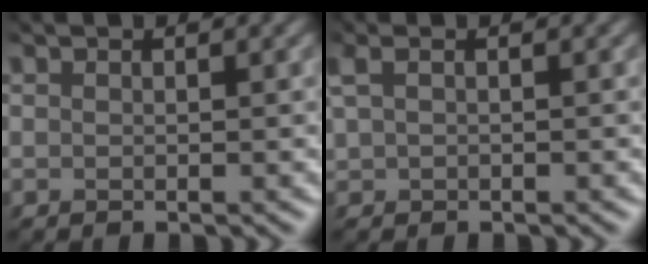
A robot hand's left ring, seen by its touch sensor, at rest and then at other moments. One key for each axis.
{"total": 1.2, "fx": 0.5, "fy": 0.5, "fz": 1.0, "tx": -0.029, "ty": 0.004, "tz": 0.021}